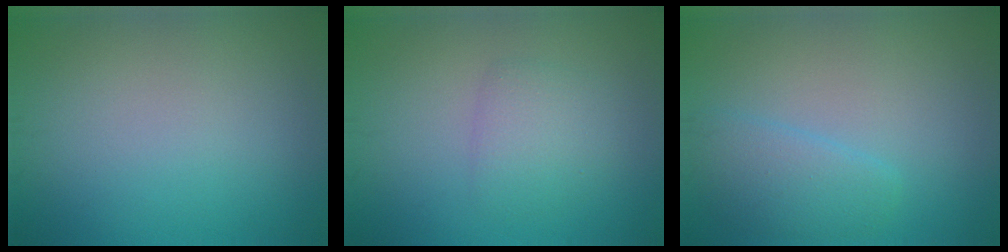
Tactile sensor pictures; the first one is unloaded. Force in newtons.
{"total": 2.4, "press": 2.4, "slide": 0.1}
{"total": 2.7, "press": 2.7, "slide": 0.1}